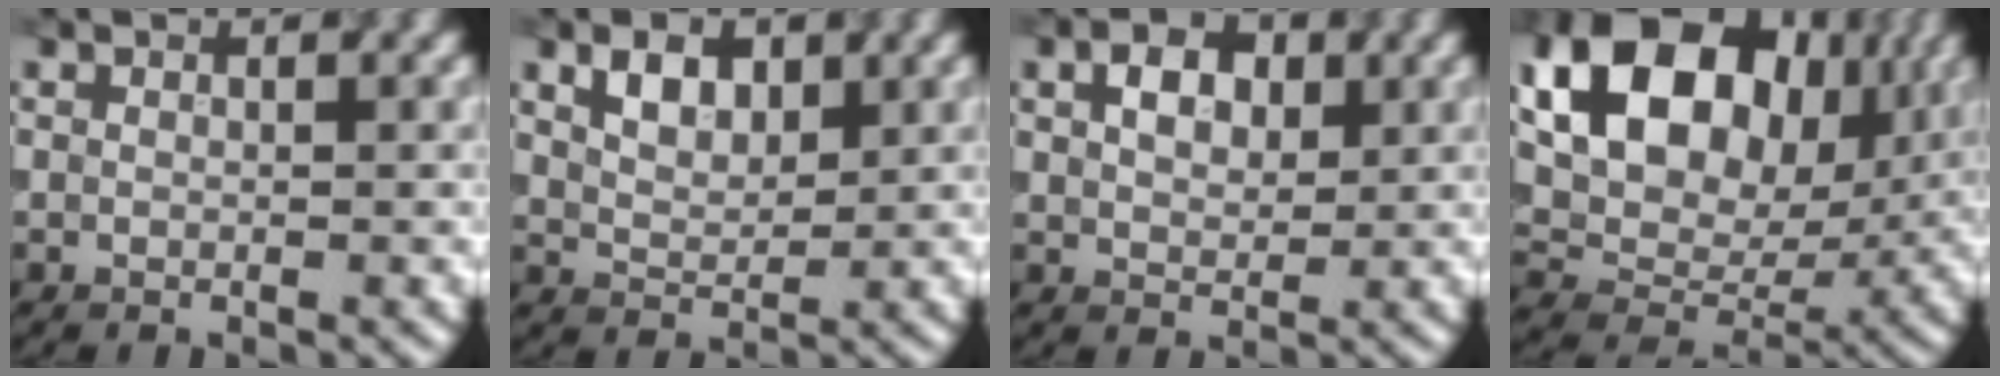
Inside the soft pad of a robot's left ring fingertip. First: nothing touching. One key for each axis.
{"total": 3.0, "fx": 1.5, "fy": 1.8, "fz": 1.8, "tx": -0.034, "ty": 0.002, "tz": 0.028}
{"total": 3.3, "fx": 1.1, "fy": 2.2, "fz": 2.1, "tx": -0.040, "ty": 0.005, "tz": 0.017}
{"total": 16.4, "fx": 5.7, "fy": 11.4, "fz": 10.2, "tx": -0.185, "ty": 0.048, "tz": 0.099}